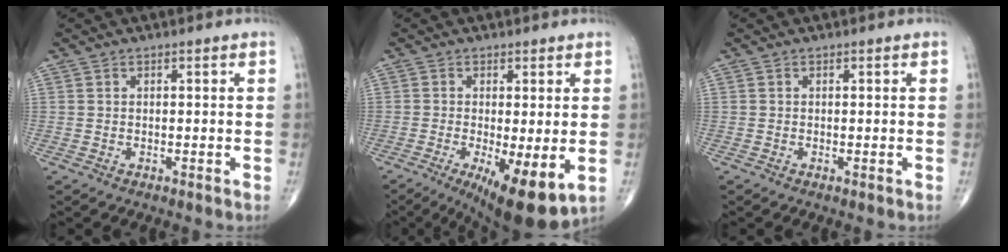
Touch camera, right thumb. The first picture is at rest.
{"total": 11.7, "force": [-3.1, 3.5, 10.7], "torque": [-0.168, -0.025, -0.041]}
{"total": 0.0}